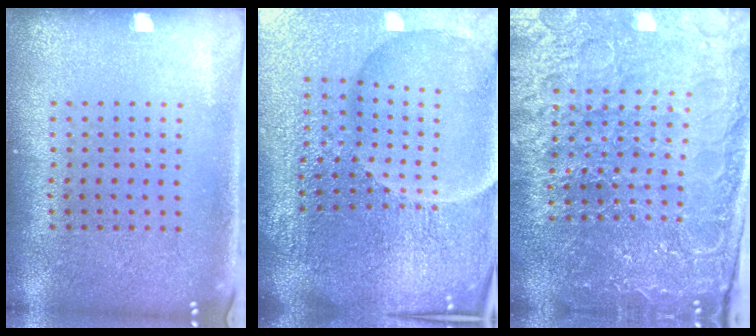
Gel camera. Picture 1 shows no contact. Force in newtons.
{"total": 6.6, "press": 5.9, "slide": 2.9}
{"total": 5.4, "press": 4.9, "slide": 2.1}